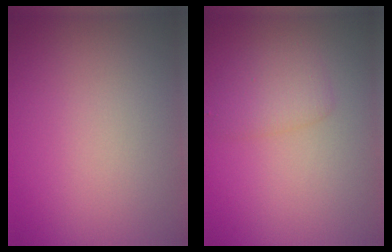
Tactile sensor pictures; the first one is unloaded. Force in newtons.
{"total": 2.0, "press": 2.0, "slide": 0.1}